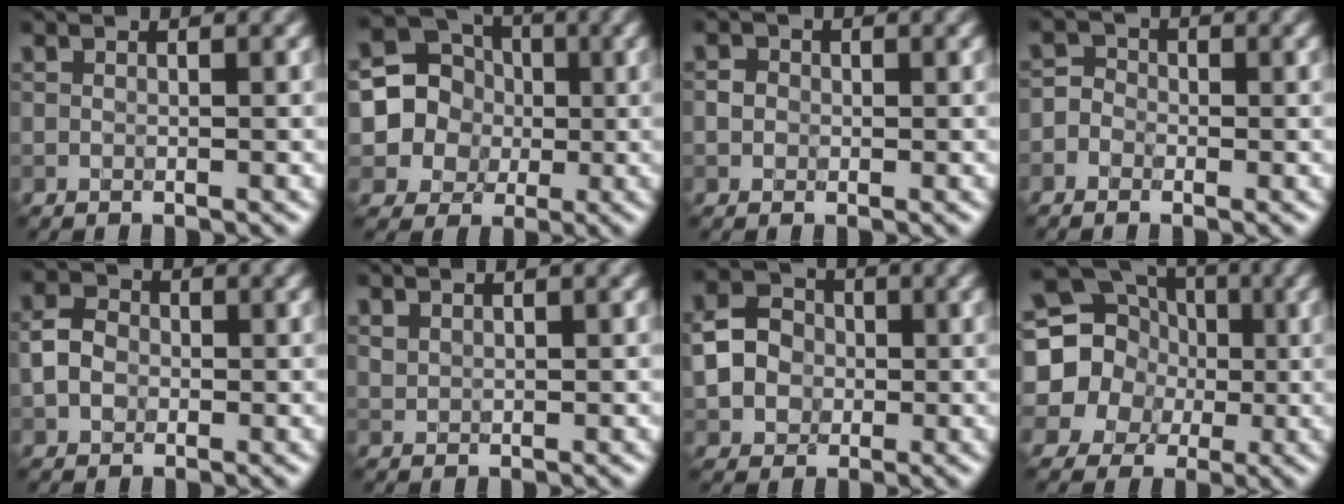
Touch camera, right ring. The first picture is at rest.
{"total": 9.0, "force": [0.4, 8.6, 2.3], "torque": [-0.053, 0.029, 0.000]}
{"total": 1.0, "force": [-0.1, 1.0, 0.2], "torque": [0.001, 0.001, -0.007]}
{"total": 1.6, "force": [-0.9, 1.3, 0.4], "torque": [0.007, 0.009, -0.023]}
{"total": 2.6, "force": [-0.5, 2.1, 1.3], "torque": [-0.026, 0.005, -0.016]}
{"total": 0.7, "force": [0.6, 0.3, 0.1], "torque": [-0.006, 0.001, 0.017]}
{"total": 4.5, "force": [0.0, 3.9, 2.2], "torque": [-0.042, 0.008, -0.004]}
{"total": 14.8, "force": [1.0, 14.0, 4.7], "torque": [-0.124, 0.023, -0.017]}